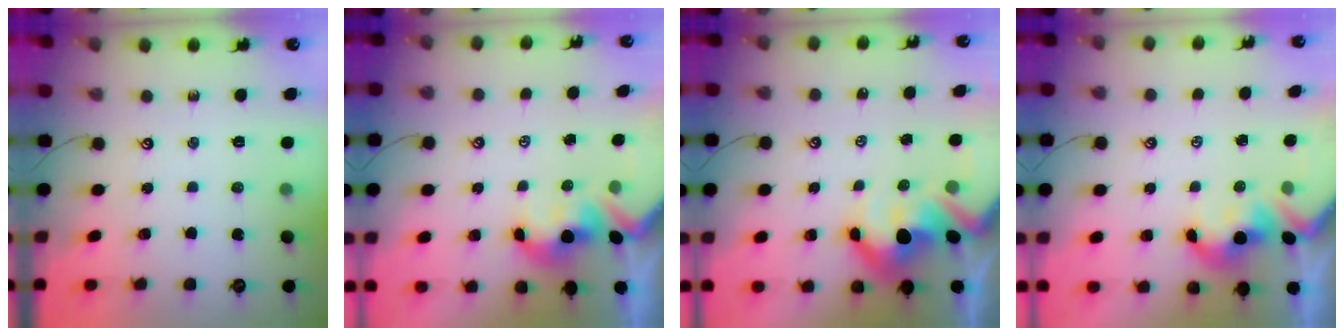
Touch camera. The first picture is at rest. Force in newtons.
{"total": 2.0, "press": 1.9, "slide": 0.7}
{"total": 12.4, "press": 12.3, "slide": 1.5}
{"total": 1.5, "press": 1.5, "slide": 0.1}